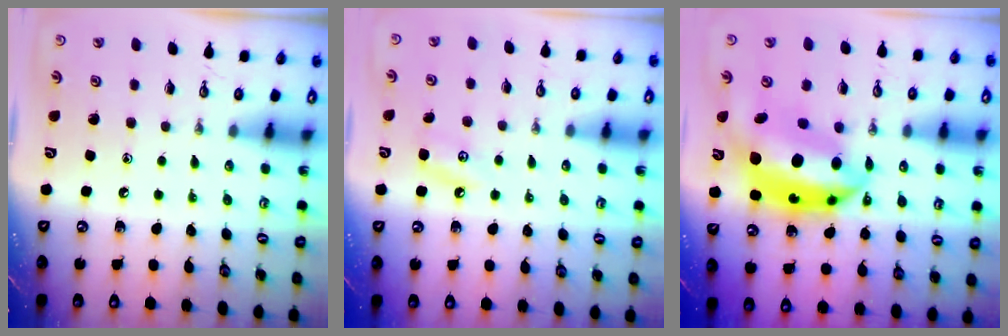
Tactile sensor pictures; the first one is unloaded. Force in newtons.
{"total": 5.1, "press": 5.1, "slide": 0.6}
{"total": 15.4, "press": 15.4, "slide": 1.3}